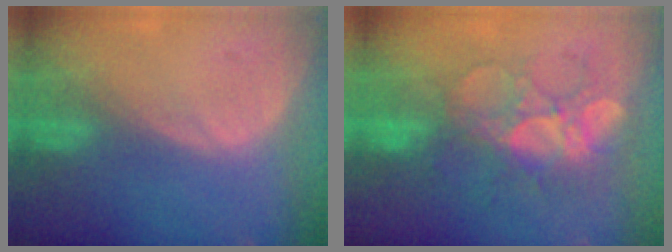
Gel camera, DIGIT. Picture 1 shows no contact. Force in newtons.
{"total": 9.0, "press": 8.6, "slide": 2.6}